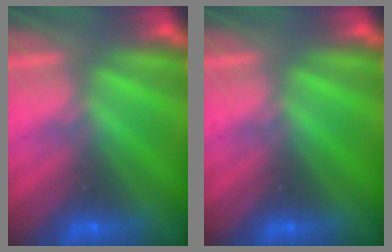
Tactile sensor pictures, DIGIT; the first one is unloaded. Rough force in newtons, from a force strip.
{"total": 0.0}